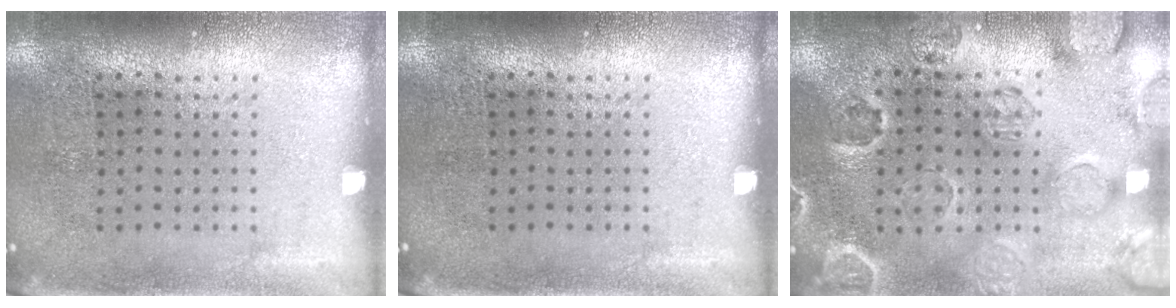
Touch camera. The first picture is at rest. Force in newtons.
{"total": 0.0}
{"total": 2.5, "press": 2.3, "slide": 1.0}